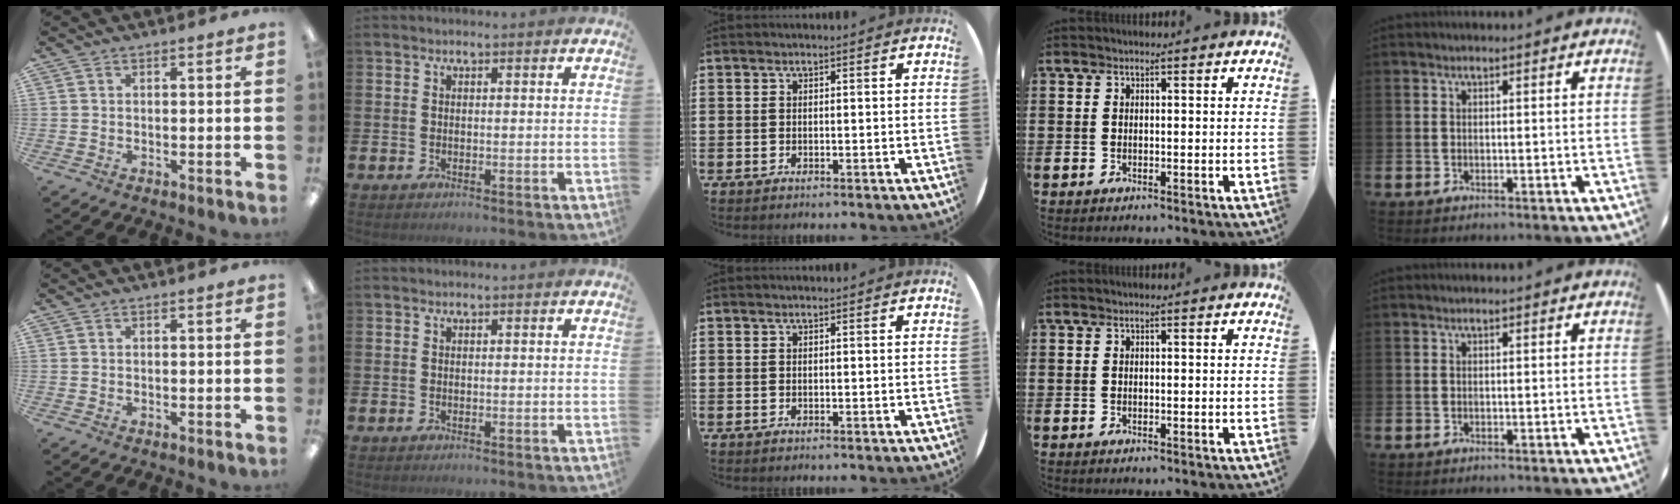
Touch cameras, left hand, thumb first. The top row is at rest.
{}